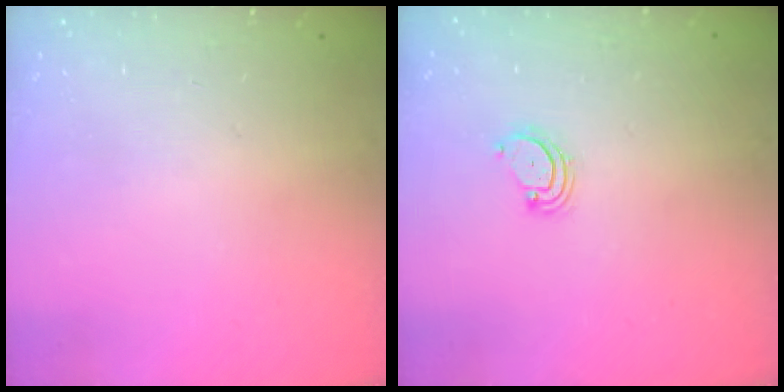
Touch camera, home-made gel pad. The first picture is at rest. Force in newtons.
{"total": 3.0, "press": 3.0, "slide": 0.4}